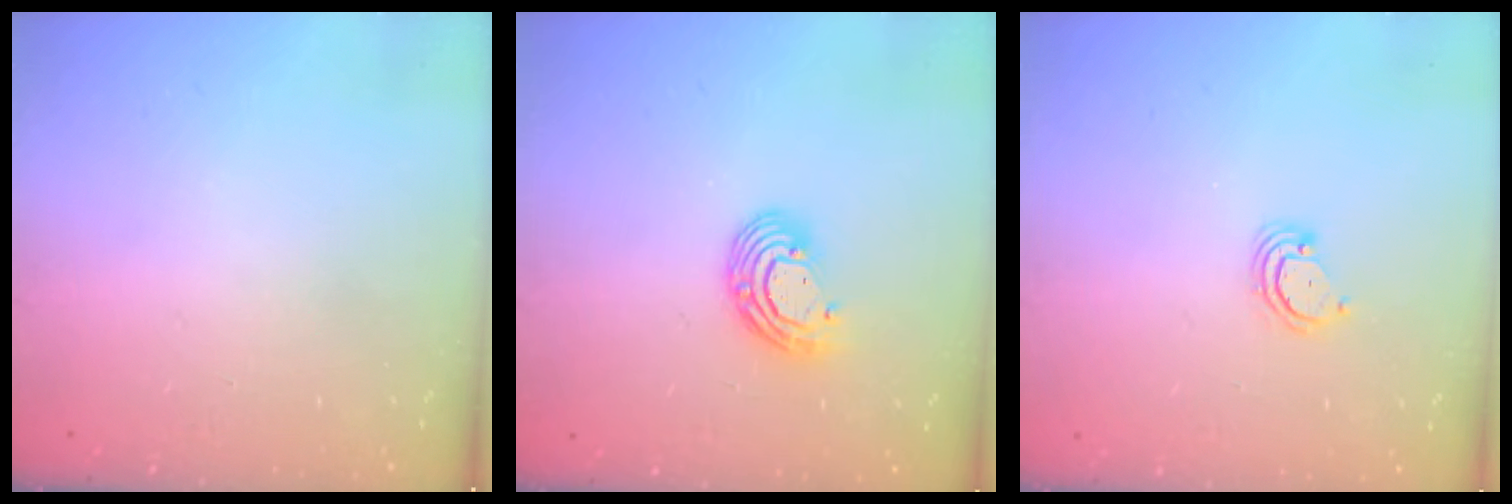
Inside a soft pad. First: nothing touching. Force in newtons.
{"total": 9.0, "press": 9.0, "slide": 0.7}
{"total": 2.9, "press": 2.9, "slide": 0.3}